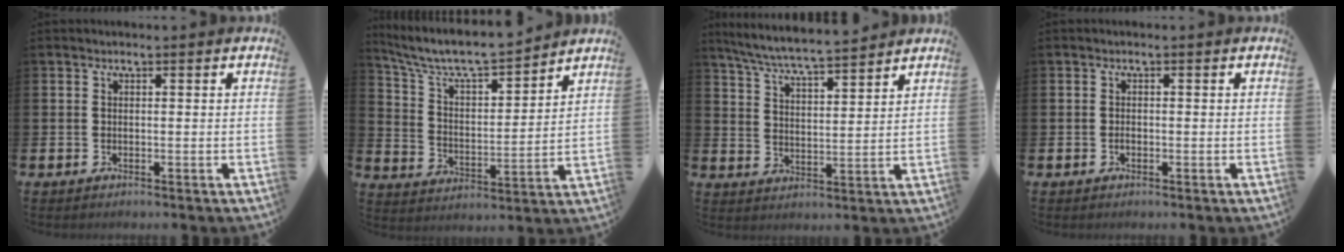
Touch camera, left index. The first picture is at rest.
{"total": 7.7, "force": [7.2, 1.3, 2.2], "torque": [-0.082, -0.053, 0.124]}
{"total": 6.6, "force": [6.4, 0.1, 1.7], "torque": [-0.060, -0.039, 0.112]}
{"total": 0.7, "force": [-0.4, 0.4, 0.4], "torque": [-0.012, 0.002, -0.007]}